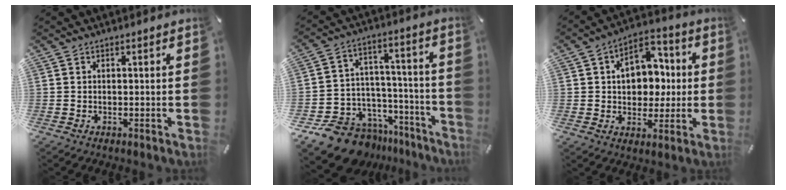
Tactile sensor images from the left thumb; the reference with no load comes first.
{"total": 13.9, "force": [-10.6, 8.3, 3.5], "torque": [-0.047, 0.060, -0.175]}
{"total": 11.0, "force": [0.8, 8.6, 6.8], "torque": [-0.089, 0.009, 0.015]}